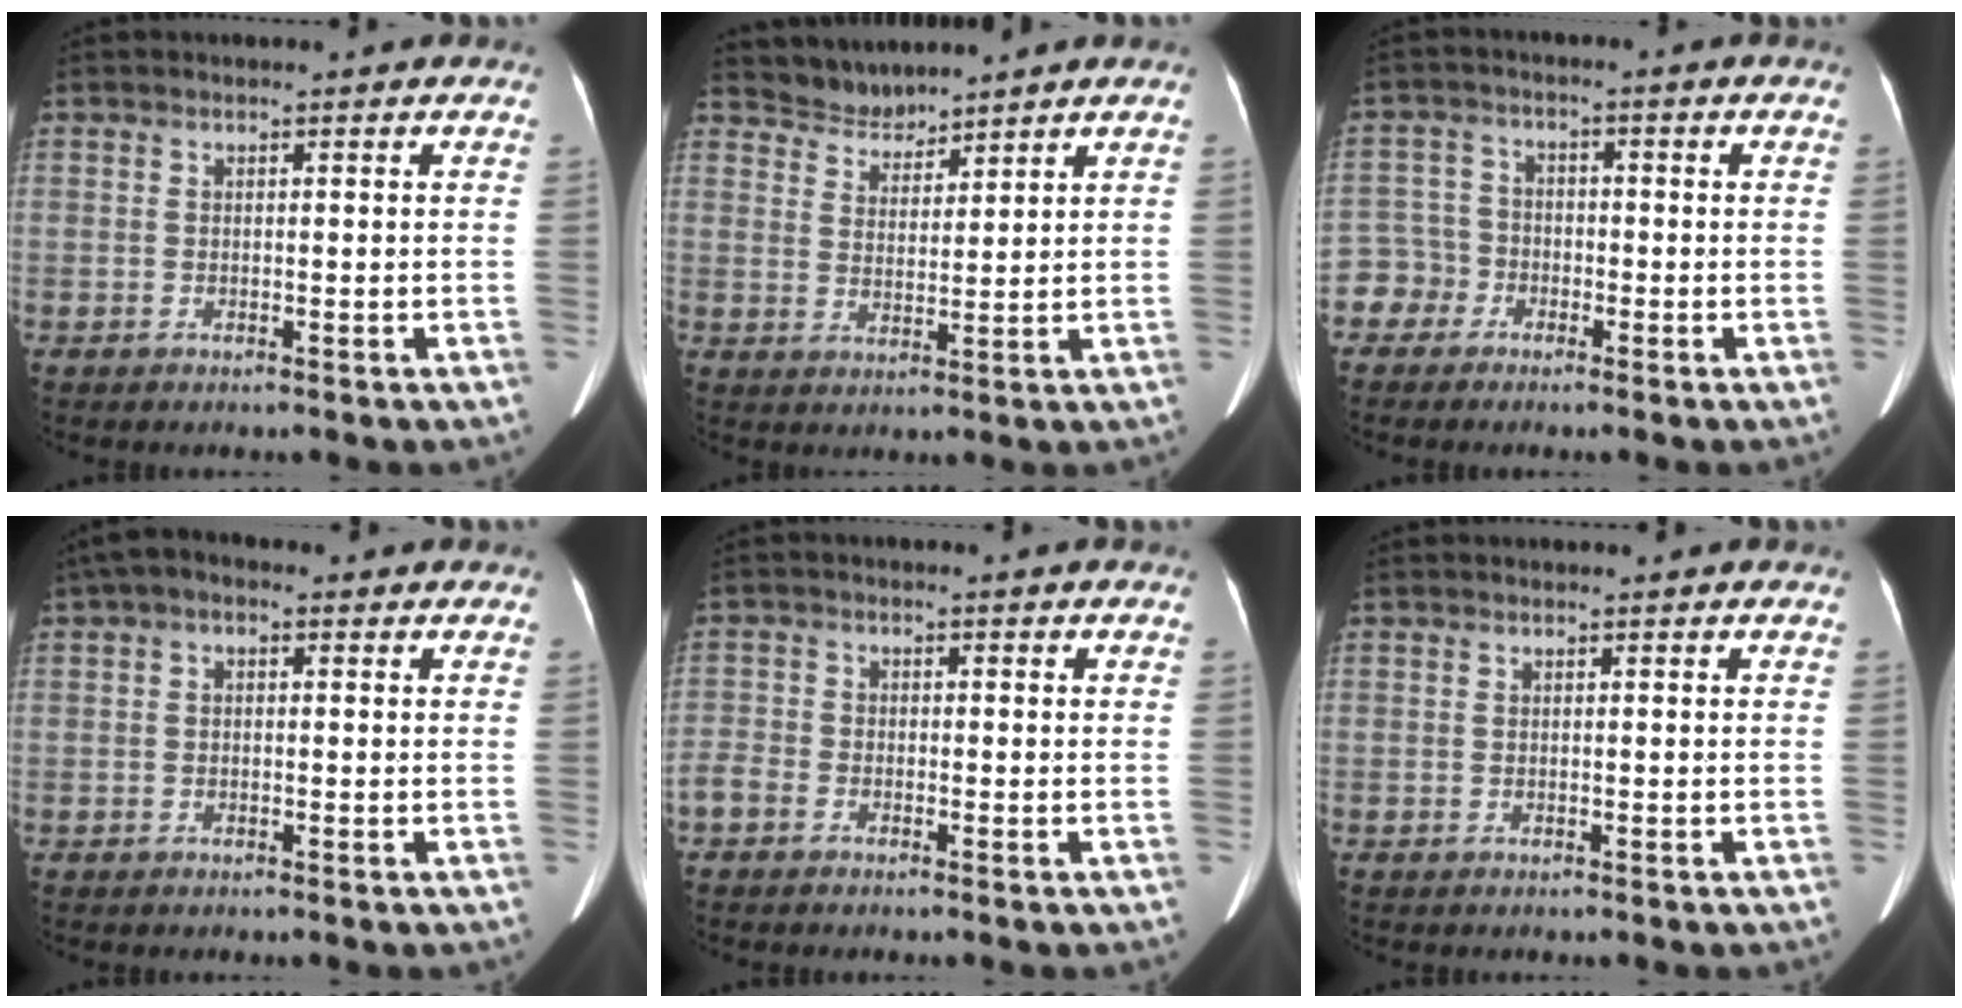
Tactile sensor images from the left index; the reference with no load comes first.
{"total": 3.6, "force": [3.6, 0.5, -0.4], "torque": [0.003, 0.010, 0.073]}
{"total": 4.4, "force": [-2.6, 3.5, -0.3], "torque": [0.015, 0.014, -0.059]}
{"total": 3.2, "force": [1.1, 1.8, 2.4], "torque": [-0.046, 0.023, 0.012]}
{"total": 4.2, "force": [-2.6, 2.8, 1.7], "torque": [-0.042, 0.008, -0.053]}
{"total": 0.0}